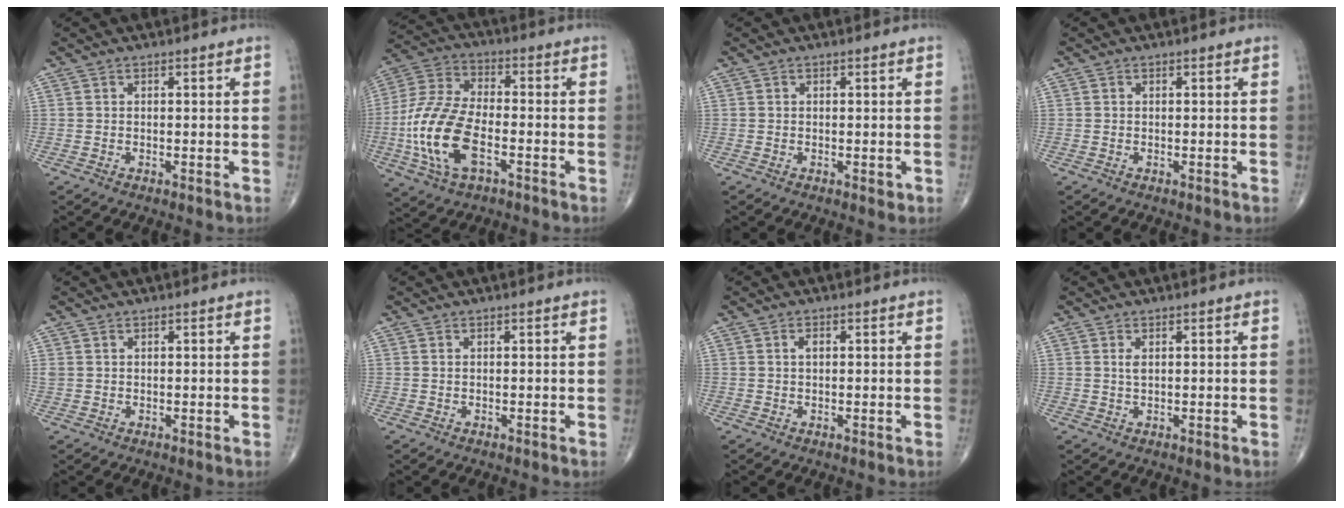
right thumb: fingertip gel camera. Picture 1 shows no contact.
{"total": 16.2, "force": [-4.5, 8.2, 13.2], "torque": [-0.285, 0.019, -0.087]}
{"total": 1.0, "force": [-0.1, 0.7, 0.7], "torque": [-0.007, -0.002, -0.002]}
{"total": 0.0}
{"total": 0.9, "force": [0.5, 0.7, 0.3], "torque": [-0.002, 0.002, 0.011]}
{"total": 0.0}
{"total": 1.5, "force": [0.4, 0.8, 1.1], "torque": [-0.020, 0.002, 0.006]}
{"total": 1.4, "force": [0.5, 0.6, 1.1], "torque": [-0.022, 0.000, 0.012]}